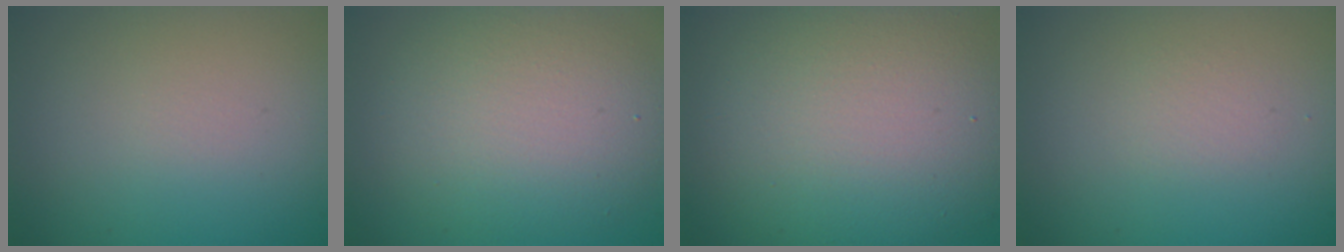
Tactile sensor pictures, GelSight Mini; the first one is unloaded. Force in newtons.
{"total": 6.7, "press": 6.7, "slide": 0.3}
{"total": 10.7, "press": 10.7, "slide": 0.8}
{"total": 0.9, "press": 0.9, "slide": 0.0}